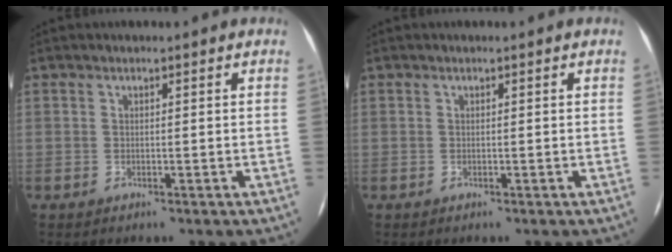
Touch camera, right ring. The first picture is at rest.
{"total": 0.0}